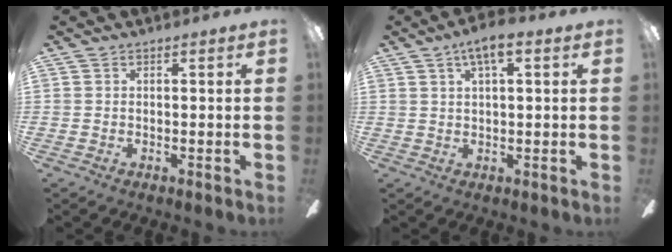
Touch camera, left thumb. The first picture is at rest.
{"total": 5.7, "force": [3.1, 1.7, 4.5], "torque": [-0.085, 0.001, 0.050]}